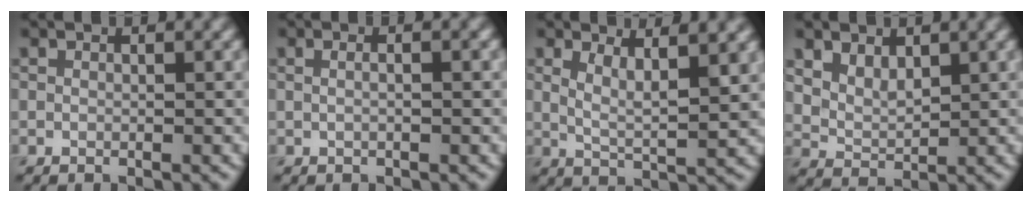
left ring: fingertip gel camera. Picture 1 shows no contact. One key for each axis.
{"total": 3.0, "fx": 1.1, "fy": 1.6, "fz": 2.3, "tx": -0.009, "ty": 0.020, "tz": -0.017}
{"total": 3.9, "fx": 1.9, "fy": 1.1, "fz": 3.2, "tx": -0.056, "ty": -0.007, "tz": 0.034}
{"total": 2.9, "fx": 1.7, "fy": 1.8, "fz": 1.5, "tx": -0.034, "ty": -0.004, "tz": 0.035}